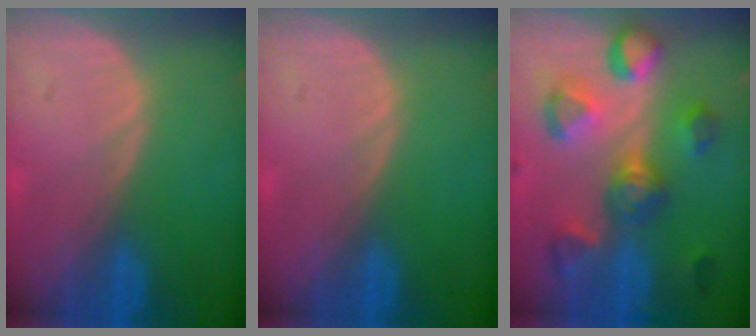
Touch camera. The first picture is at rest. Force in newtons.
{"total": 0.0}
{"total": 9.0, "press": 9.0, "slide": 0.6}